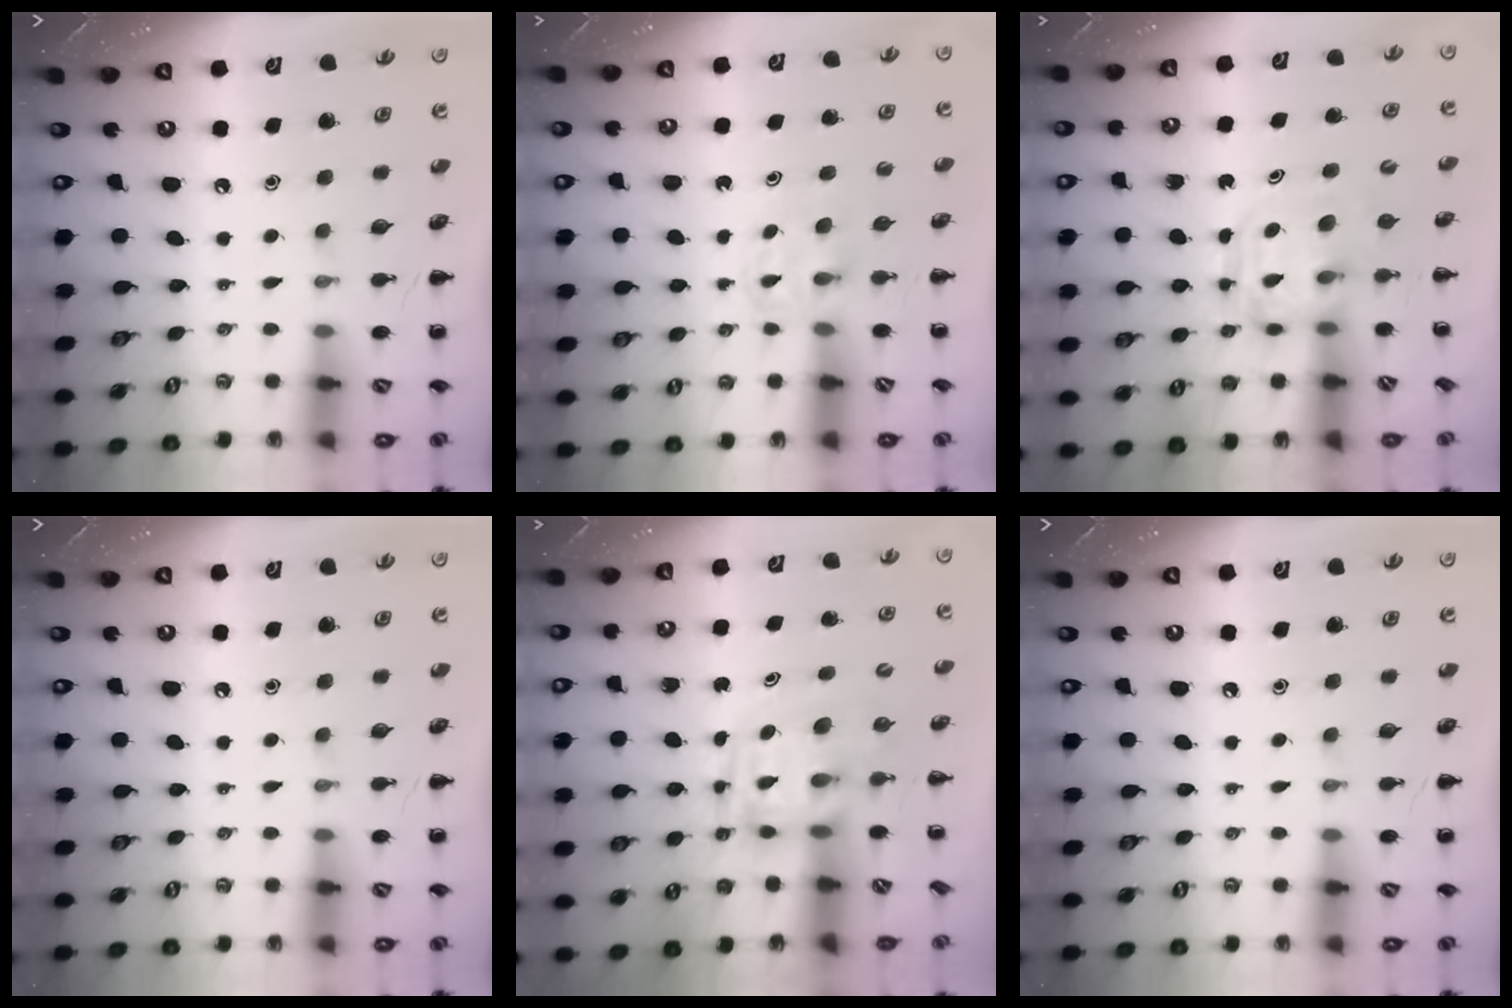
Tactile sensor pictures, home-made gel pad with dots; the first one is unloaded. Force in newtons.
{"total": 2.7, "press": 2.5, "slide": 1.0}
{"total": 3.8, "press": 3.8, "slide": 0.3}
{"total": 0.0}
{"total": 3.8, "press": 3.7, "slide": 0.7}
{"total": 0.0}